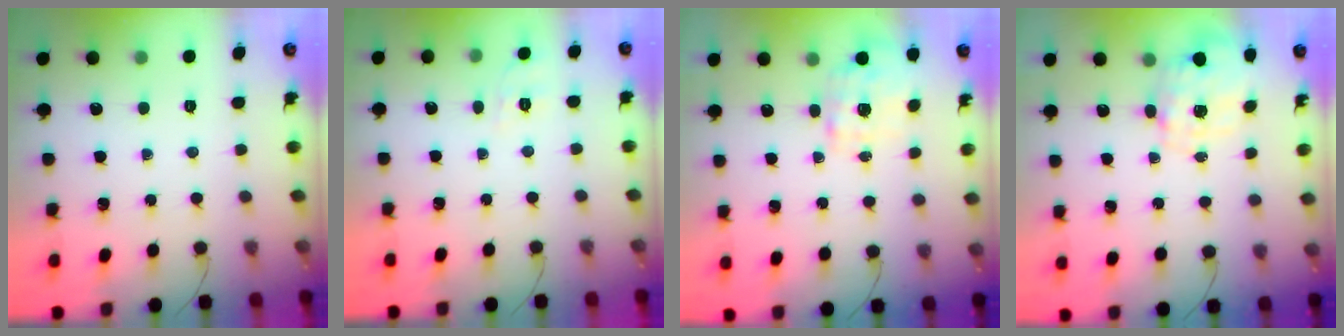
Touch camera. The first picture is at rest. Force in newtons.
{"total": 4.8, "press": 4.3, "slide": 2.1}
{"total": 1.9, "press": 1.8, "slide": 0.5}
{"total": 2.7, "press": 2.6, "slide": 0.8}